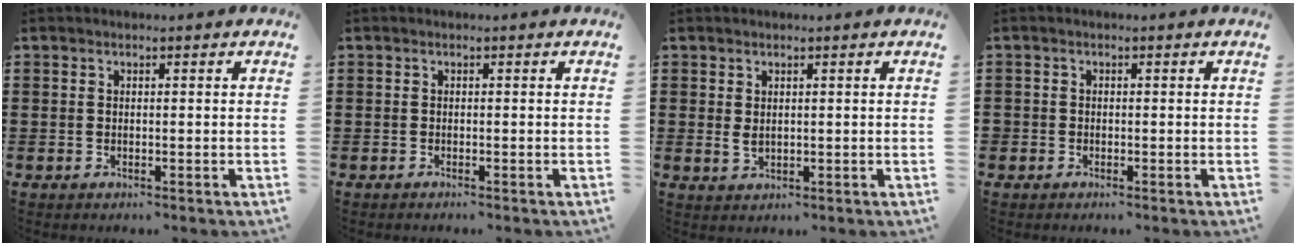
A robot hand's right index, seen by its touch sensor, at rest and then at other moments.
{"total": 0.5, "force": [-0.5, -0.2, -0.1], "torque": [0.001, -0.003, -0.009]}
{"total": 1.6, "force": [0.4, 1.0, 1.2], "torque": [-0.025, 0.003, 0.008]}
{"total": 0.9, "force": [-0.7, 0.5, -0.1], "torque": [0.001, 0.002, -0.017]}